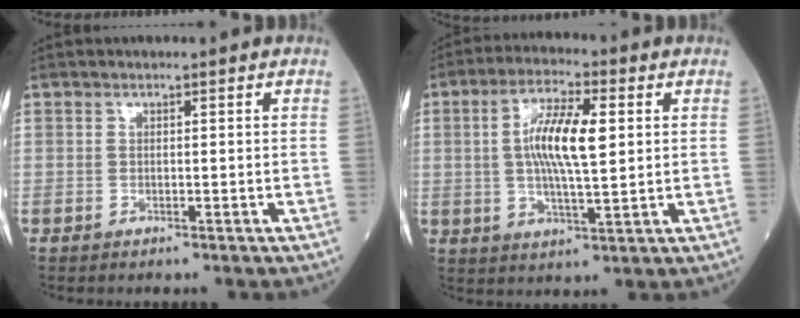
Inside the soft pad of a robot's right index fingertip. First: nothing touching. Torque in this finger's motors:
{"motor_torque": [1.15, 0.76, 0.21, 0.07]}